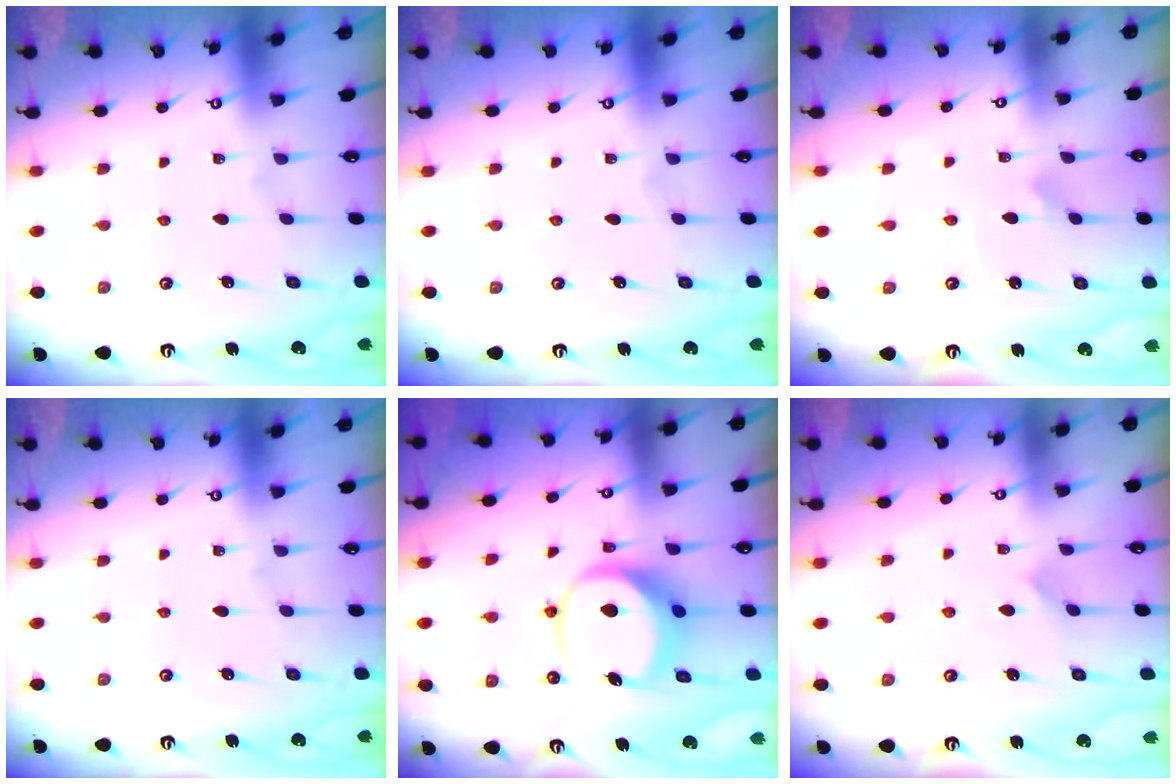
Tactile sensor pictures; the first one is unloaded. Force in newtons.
{"total": 0.0}
{"total": 2.4, "press": 2.4, "slide": 0.1}
{"total": 0.0}
{"total": 8.6, "press": 8.5, "slide": 1.4}
{"total": 4.3, "press": 4.2, "slide": 0.3}